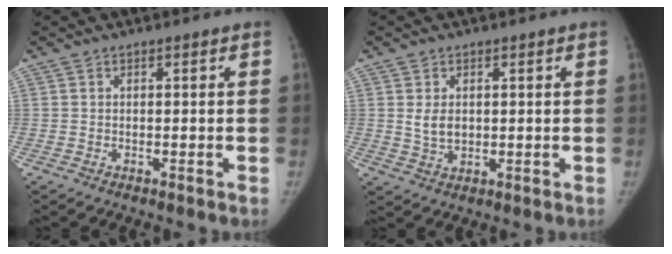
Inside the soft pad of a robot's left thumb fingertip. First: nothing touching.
{"total": 3.9, "force": [0.7, 2.8, 2.7], "torque": [-0.037, -0.009, 0.020]}